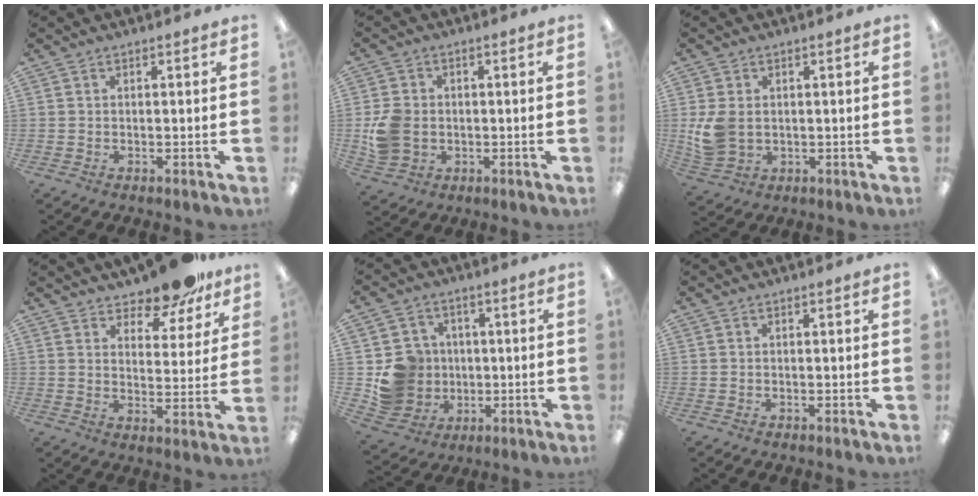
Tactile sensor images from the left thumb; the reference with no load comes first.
{"total": 8.4, "force": [-0.7, 7.1, 4.4], "torque": [-0.090, 0.017, -0.006]}
{"total": 7.1, "force": [0.6, 5.6, 4.4], "torque": [-0.091, 0.006, 0.014]}
{"total": 10.6, "force": [9.7, 2.9, 3.2], "torque": [-0.042, -0.075, 0.177]}
{"total": 10.5, "force": [-0.3, 10.2, 2.3], "torque": [-0.056, 0.013, 0.011]}
{"total": 0.0}